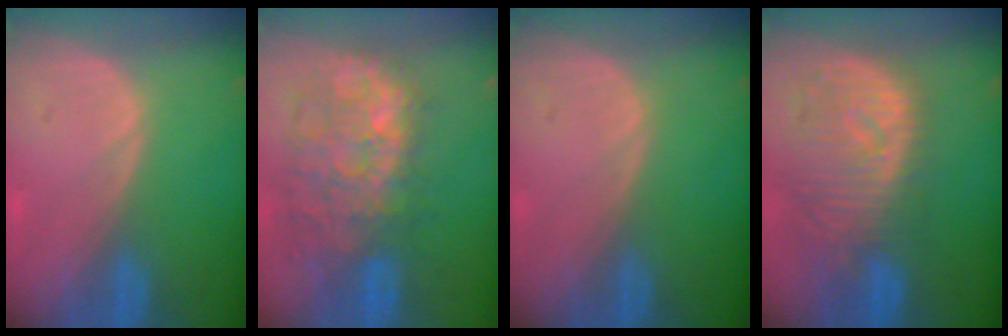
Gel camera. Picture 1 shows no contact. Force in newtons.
{"total": 10.9, "press": 10.2, "slide": 3.8}
{"total": 0.0}
{"total": 11.0, "press": 9.7, "slide": 5.3}